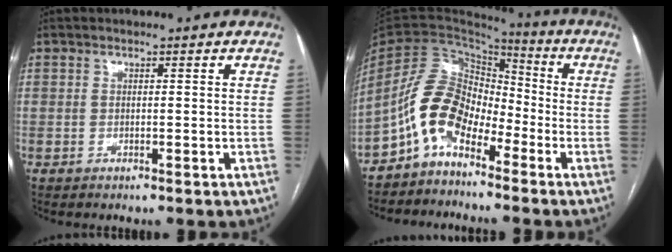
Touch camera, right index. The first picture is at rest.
{"total": 10.0, "force": [-5.1, 6.0, 6.2], "torque": [-0.132, 0.030, -0.101]}